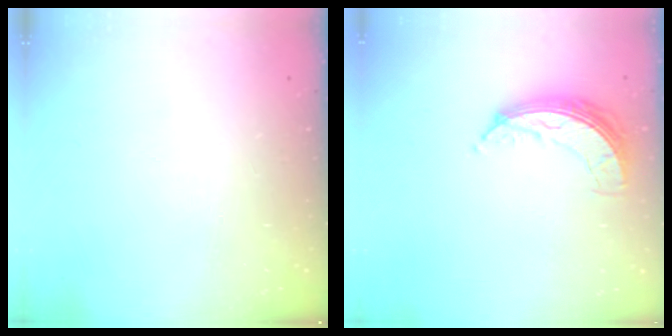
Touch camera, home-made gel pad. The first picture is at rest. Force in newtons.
{"total": 7.2, "press": 7.2, "slide": 0.3}